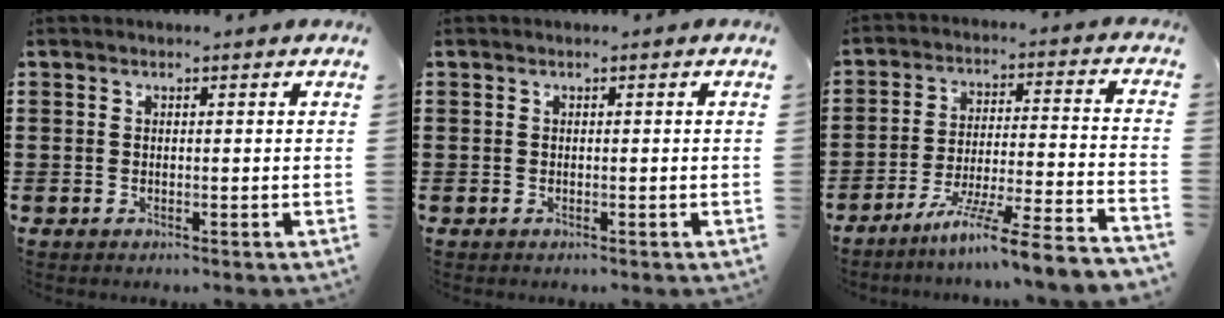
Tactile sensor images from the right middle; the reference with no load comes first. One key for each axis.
{"total": 0.0}
{"total": 8.9, "fx": -7.6, "fy": -1.3, "fz": 4.5, "tx": -0.080, "ty": -0.013, "tz": -0.150}